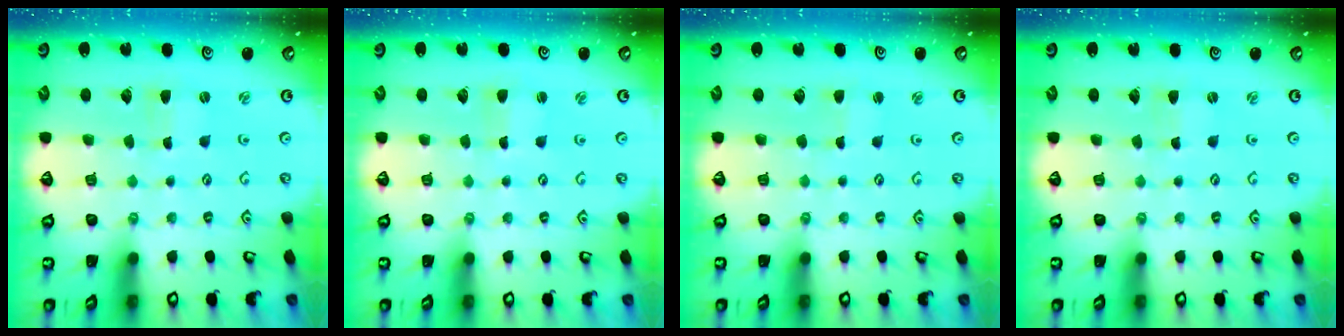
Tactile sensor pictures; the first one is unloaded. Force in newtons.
{"total": 1.0, "press": 1.0, "slide": 0.0}
{"total": 1.6, "press": 1.6, "slide": 0.3}
{"total": 0.0}